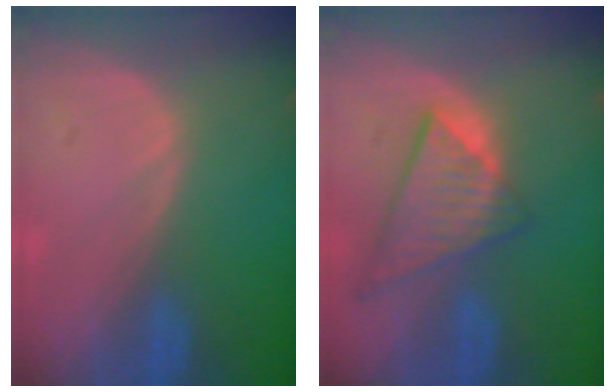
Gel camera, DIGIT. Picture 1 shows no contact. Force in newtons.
{"total": 8.9, "press": 7.8, "slide": 4.5}